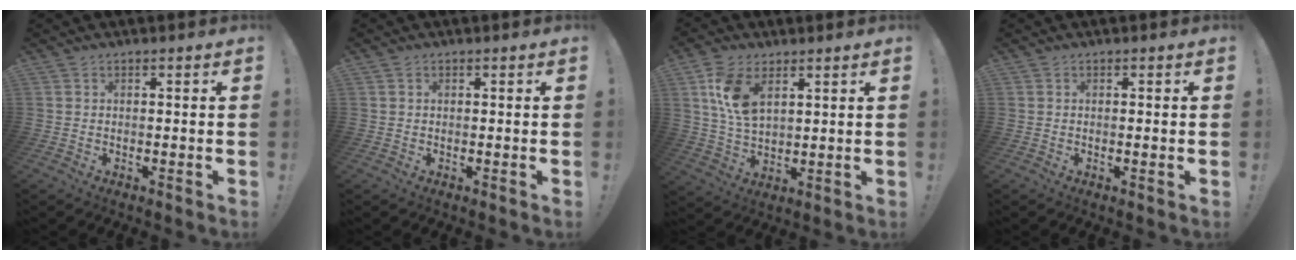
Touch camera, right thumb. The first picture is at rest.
{"total": 0.5, "force": [0.2, 0.5, 0.1], "torque": [-0.005, 0.004, 0.005]}
{"total": 11.1, "force": [5.0, 6.3, 7.6], "torque": [-0.142, -0.012, 0.093]}
{"total": 0.9, "force": [-0.1, -0.4, 0.8], "torque": [-0.011, -0.002, -0.004]}